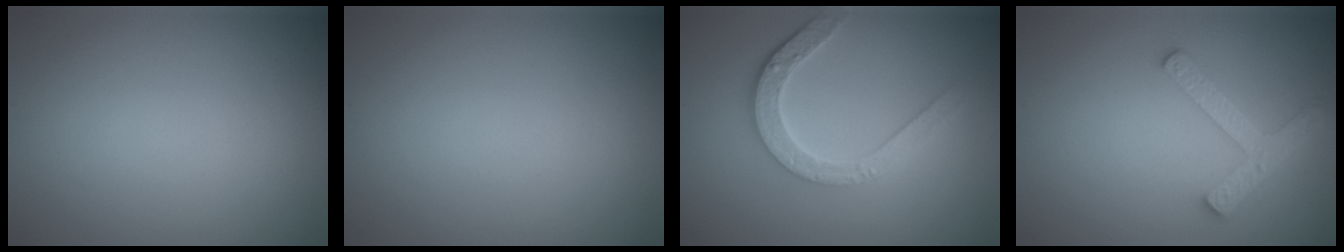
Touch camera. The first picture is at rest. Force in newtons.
{"total": 0.0}
{"total": 4.6, "press": 3.5, "slide": 3.0}
{"total": 3.9, "press": 3.1, "slide": 2.3}